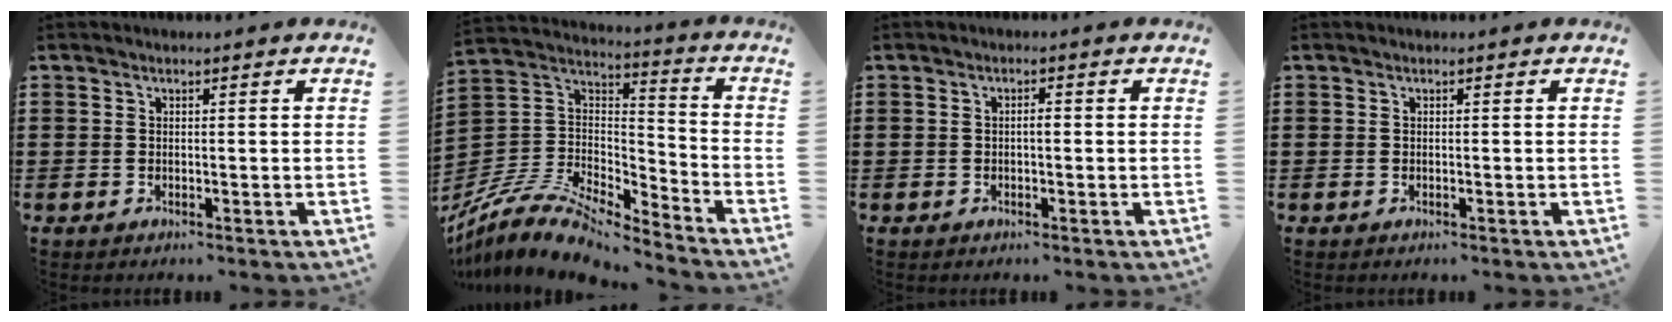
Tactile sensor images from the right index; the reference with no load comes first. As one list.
[{"total": 9.4, "force": [-8.3, 2.7, 3.6], "torque": [-0.097, 0.004, -0.170]}, {"total": 1.2, "force": [-0.2, 0.3, 1.1], "torque": [-0.022, -0.001, -0.003]}, {"total": 0.0}]